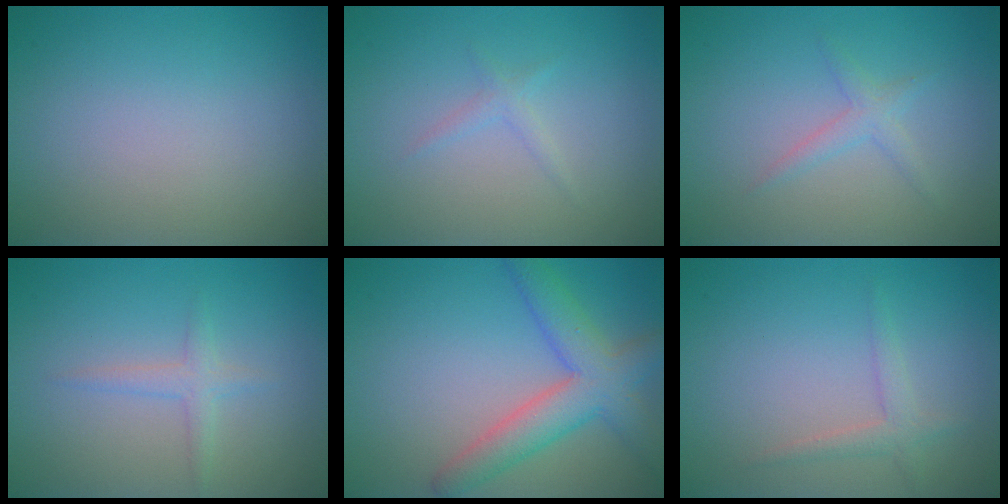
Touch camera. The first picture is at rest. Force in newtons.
{"total": 0.9, "press": 0.9, "slide": 0.0}
{"total": 1.4, "press": 1.4, "slide": 0.1}
{"total": 1.5, "press": 1.5, "slide": 0.1}
{"total": 5.5, "press": 5.5, "slide": 0.3}
{"total": 1.6, "press": 1.6, "slide": 0.1}